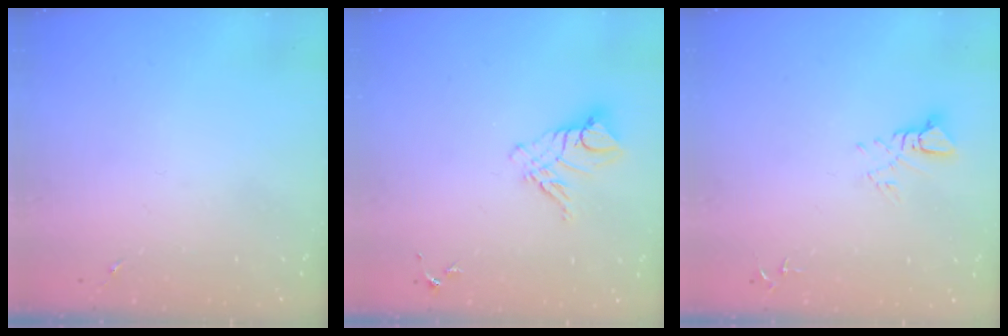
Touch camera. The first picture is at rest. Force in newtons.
{"total": 9.9, "press": 9.8, "slide": 1.1}
{"total": 5.0, "press": 5.0, "slide": 0.2}